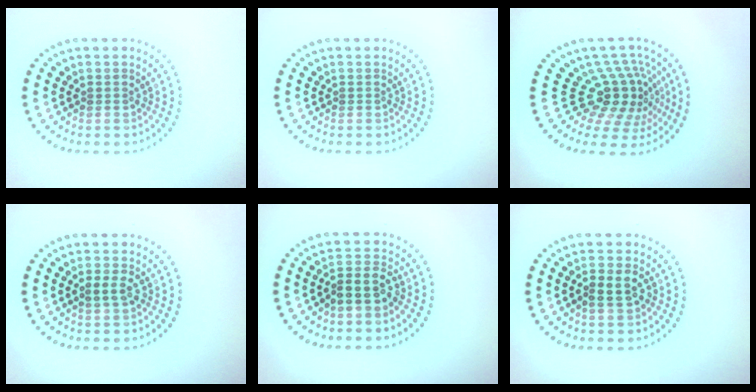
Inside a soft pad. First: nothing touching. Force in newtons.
{"total": 0.0}
{"total": 5.1, "press": 3.6, "slide": 3.6}
{"total": 1.9, "press": 1.9, "slide": 0.1}
{"total": 3.0, "press": 2.6, "slide": 1.4}
{"total": 2.5, "press": 2.4, "slide": 0.6}